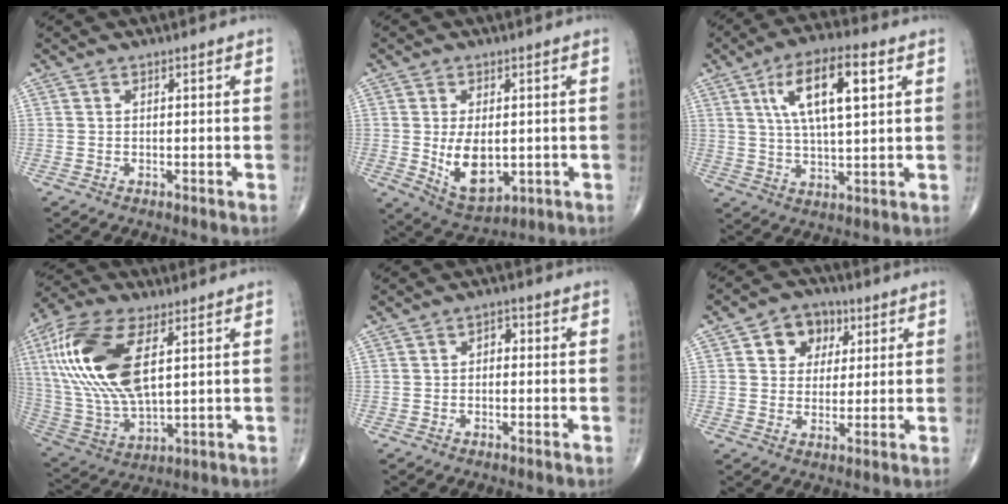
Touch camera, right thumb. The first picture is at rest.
{"total": 9.7, "force": [-0.7, 5.7, 7.8], "torque": [-0.117, -0.014, 0.006]}
{"total": 13.3, "force": [4.6, 4.6, 11.6], "torque": [-0.196, -0.002, 0.079]}
{"total": 21.2, "force": [5.6, 9.9, 17.8], "torque": [-0.381, -0.011, 0.108]}
{"total": 1.7, "force": [-0.1, 1.3, 1.2], "torque": [-0.005, 0.008, -0.009]}
{"total": 8.1, "force": [3.0, 6.5, 3.8], "torque": [-0.017, -0.004, 0.043]}